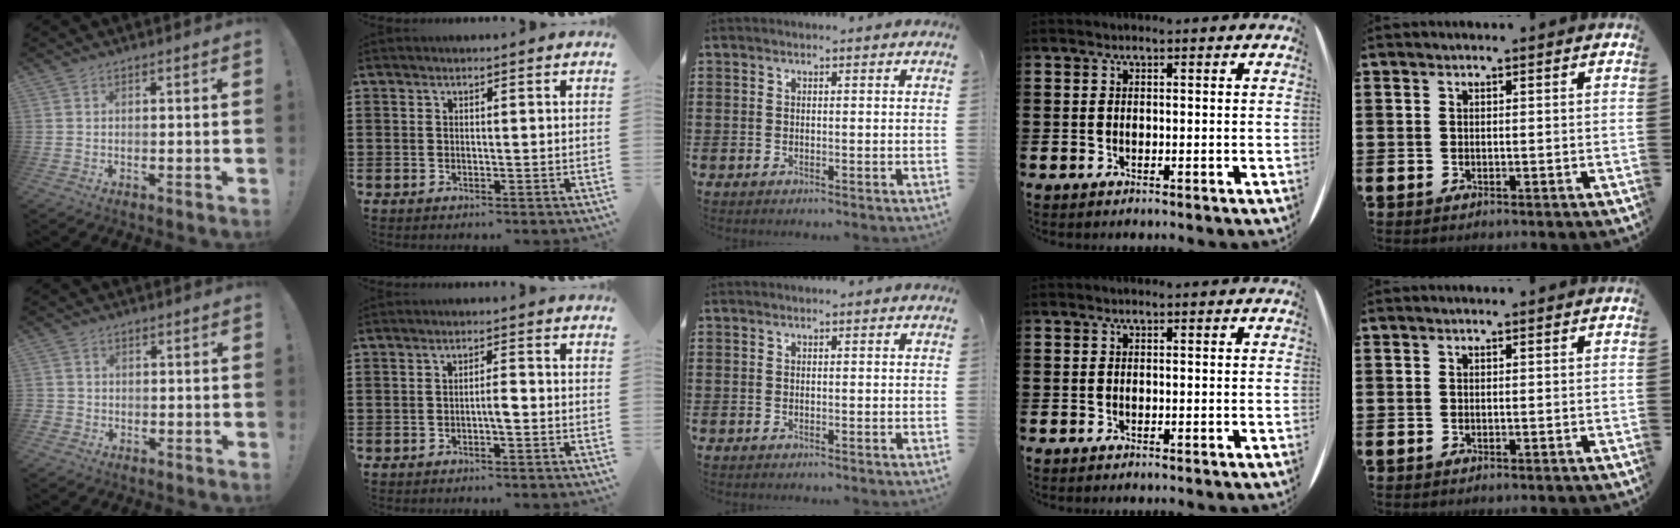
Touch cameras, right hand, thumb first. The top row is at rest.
{"thumb": {"total": 1.9, "force": [-1.0, 1.6, 0.5], "torque": [-0.007, 0.006, -0.018]}, "index": {"total": 1.9, "force": [-0.7, 0.3, 1.8], "torque": [-0.034, 0.003, -0.014]}}